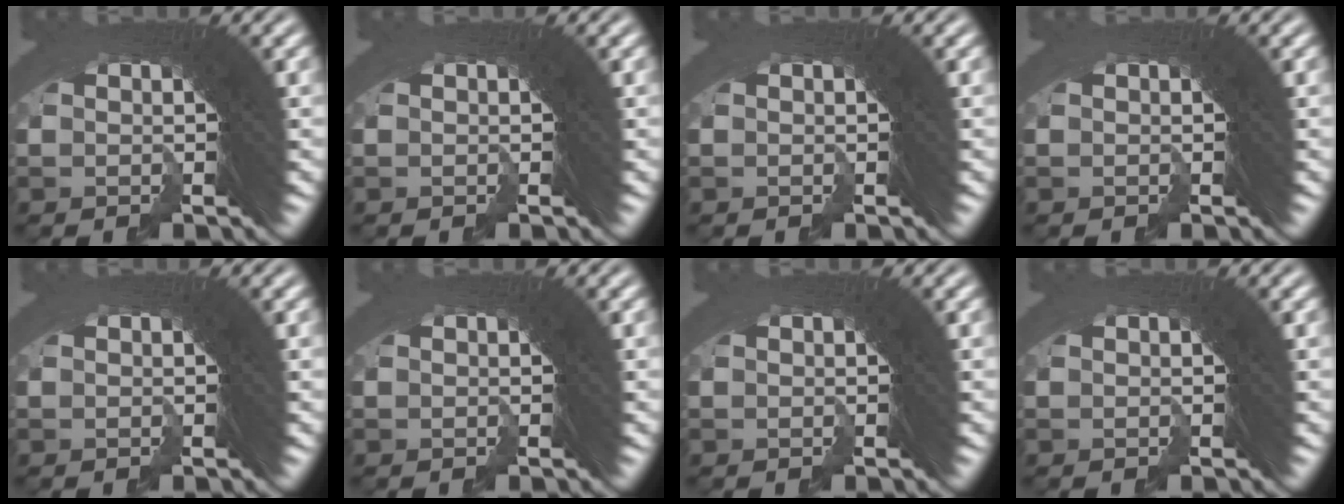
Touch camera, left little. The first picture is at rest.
{"total": 0.0}
{"total": 0.0}
{"total": 0.0}
{"total": 0.0}
{"total": 0.0}
{"total": 0.0}
{"total": 0.0}